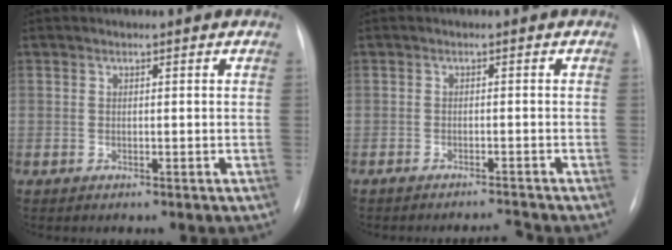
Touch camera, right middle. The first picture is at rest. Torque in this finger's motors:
{"motor_torque": [-0.47, 0.01, 0.02, -0.01]}